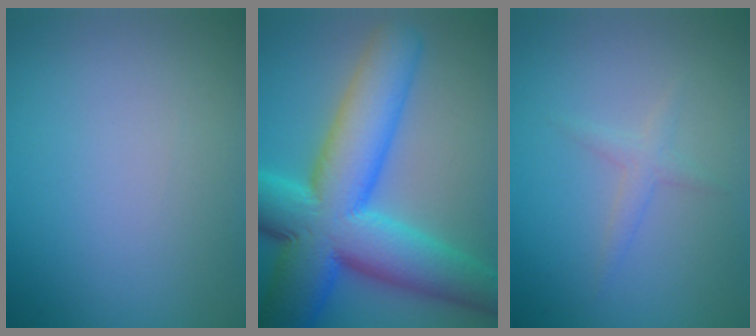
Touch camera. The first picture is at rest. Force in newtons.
{"total": 14.3, "press": 14.3, "slide": 0.2}
{"total": 1.3, "press": 1.3, "slide": 0.1}